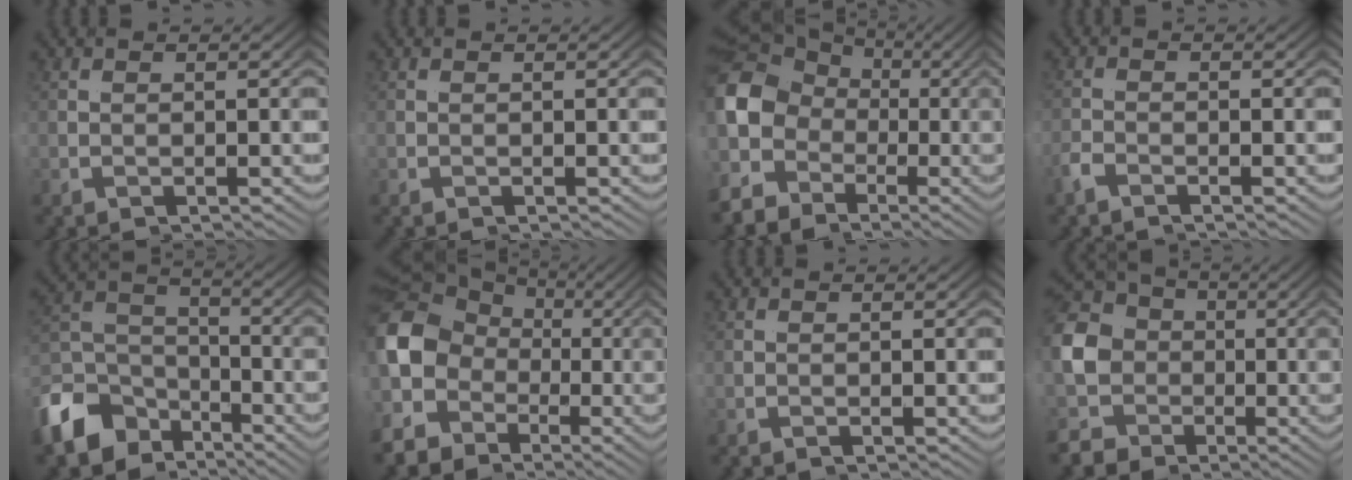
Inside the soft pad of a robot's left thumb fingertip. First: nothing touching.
{"total": 0.0}
{"total": 10.7, "force": [1.0, 6.8, 8.3], "torque": [-0.151, -0.010, 0.019]}
{"total": 2.4, "force": [-1.1, -1.0, -1.9], "torque": [0.017, 0.006, -0.028]}
{"total": 7.7, "force": [-3.6, 4.8, 4.8], "torque": [-0.101, -0.004, -0.067]}
{"total": 11.7, "force": [0.5, 7.6, 8.8], "torque": [-0.161, -0.015, 0.013]}
{"total": 0.0}
{"total": 10.7, "force": [1.8, 8.0, 6.9], "torque": [-0.138, -0.010, 0.017]}